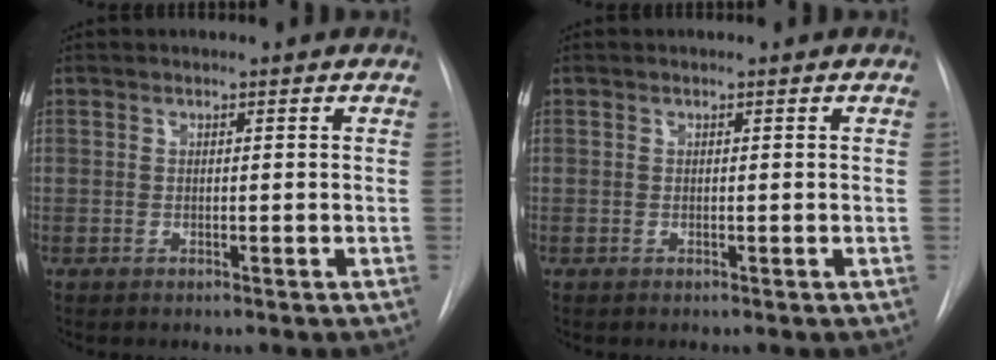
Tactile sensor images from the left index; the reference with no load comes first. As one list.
[{"total": 0.0}]